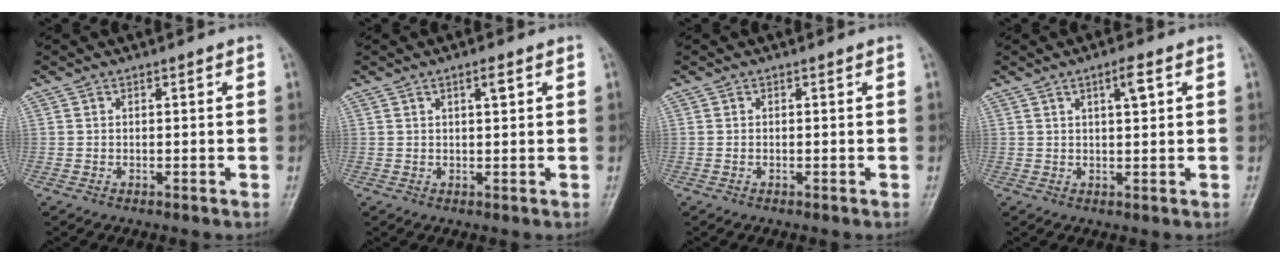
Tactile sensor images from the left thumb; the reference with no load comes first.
{"total": 1.9, "force": [0.9, 0.5, 1.6], "torque": [-0.023, -0.002, 0.015]}
{"total": 0.0}
{"total": 3.3, "force": [1.4, 0.8, 2.9], "torque": [-0.045, -0.001, 0.024]}